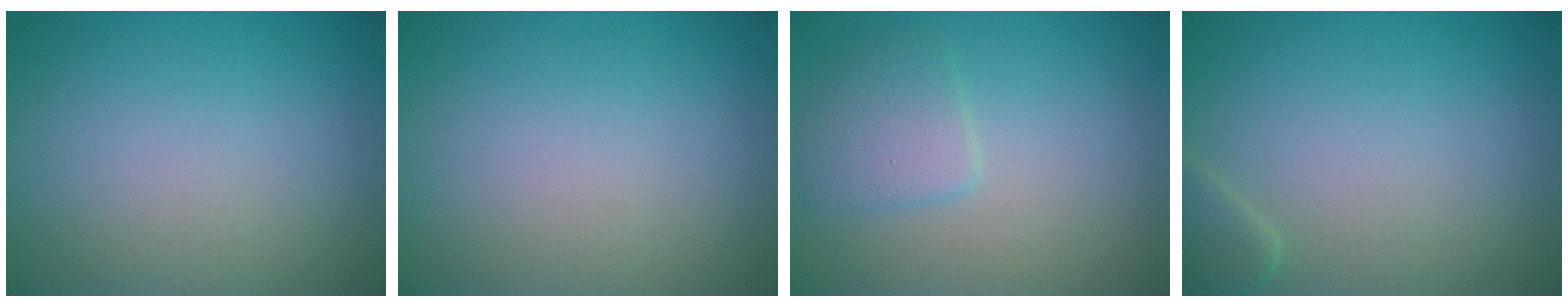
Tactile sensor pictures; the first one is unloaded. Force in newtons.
{"total": 0.0}
{"total": 2.3, "press": 2.3, "slide": 0.1}
{"total": 1.7, "press": 1.7, "slide": 0.2}